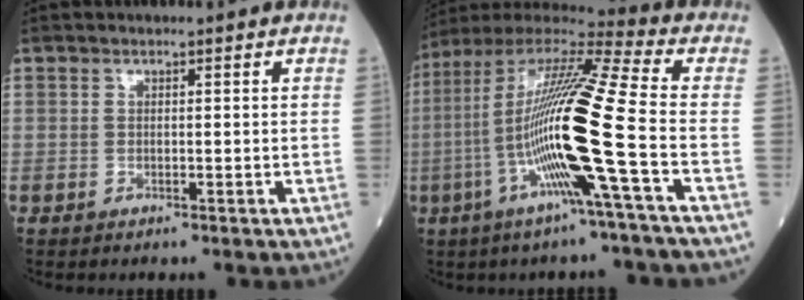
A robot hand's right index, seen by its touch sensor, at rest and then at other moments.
{"total": 19.9, "force": [-4.6, -1.2, 19.3], "torque": [-0.387, -0.011, -0.103]}